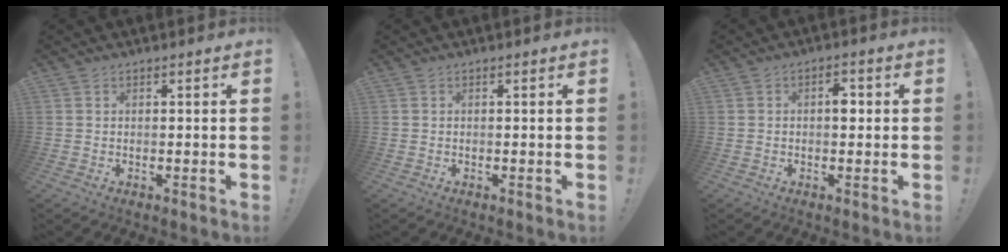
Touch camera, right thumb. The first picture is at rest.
{"total": 0.0}
{"total": 4.0, "force": [0.1, 2.6, 3.1], "torque": [-0.030, 0.000, -0.007]}